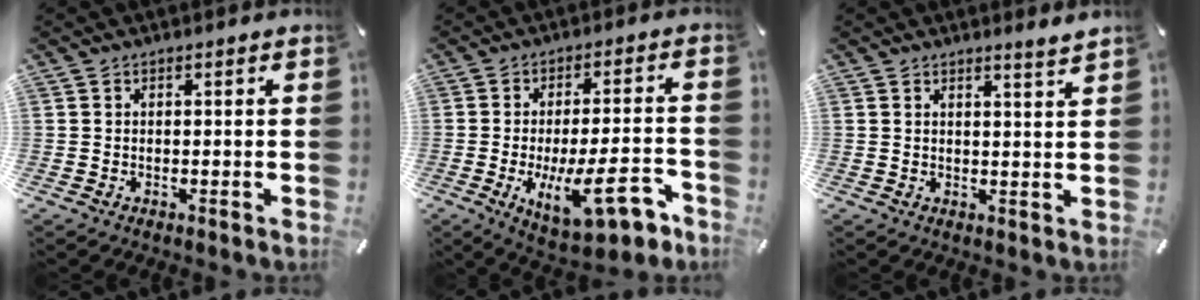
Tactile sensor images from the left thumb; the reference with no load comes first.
{"total": 17.9, "force": [-6.4, 6.4, 15.4], "torque": [-0.229, 0.008, -0.089]}
{"total": 2.7, "force": [2.5, -0.6, 0.8], "torque": [-0.019, -0.019, 0.045]}